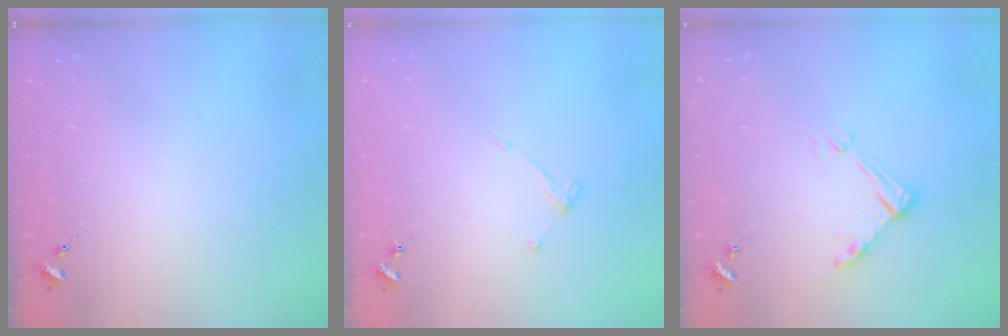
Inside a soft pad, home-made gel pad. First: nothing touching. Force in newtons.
{"total": 2.9, "press": 2.9, "slide": 0.5}
{"total": 9.8, "press": 9.8, "slide": 1.0}